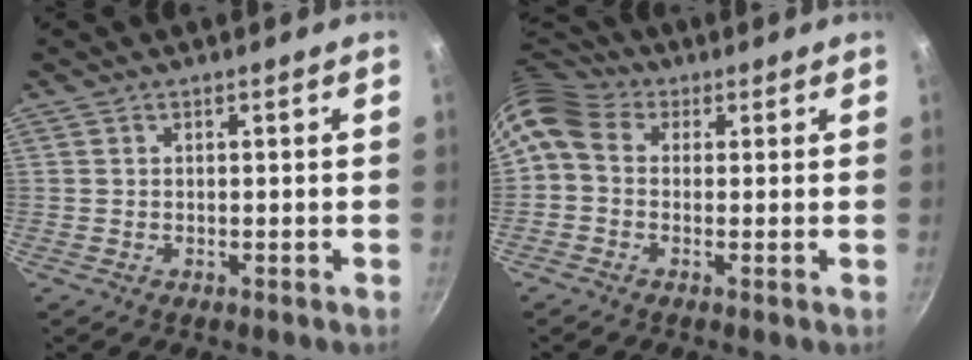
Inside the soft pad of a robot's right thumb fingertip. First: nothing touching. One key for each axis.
{"total": 7.3, "fx": 1.0, "fy": 5.6, "fz": 4.5, "tx": -0.082, "ty": 0.022, "tz": 0.000}